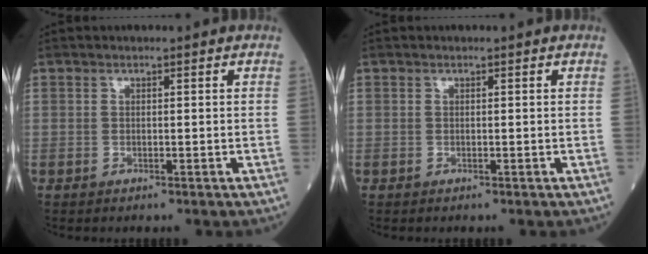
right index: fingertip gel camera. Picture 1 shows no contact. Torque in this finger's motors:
{"motor_torque": [-0.09, 0.09, 0.00, 0.00]}